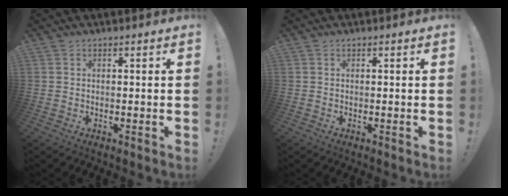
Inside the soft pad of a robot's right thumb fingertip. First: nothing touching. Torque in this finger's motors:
{"motor_torque": [0.00, 0.00, -0.02, -0.01, 0.05]}